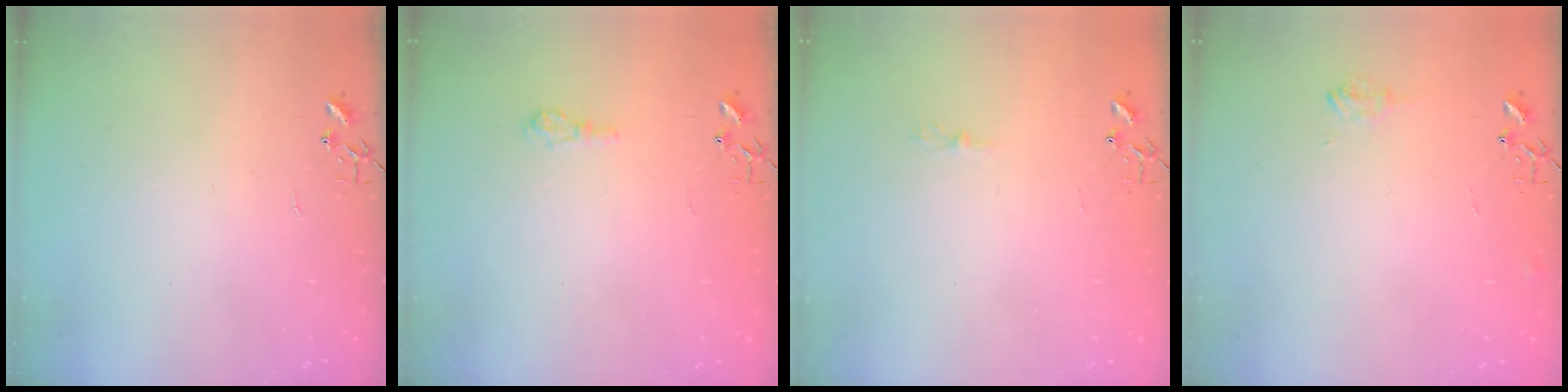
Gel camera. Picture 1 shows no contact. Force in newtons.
{"total": 6.5, "press": 6.5, "slide": 0.7}
{"total": 4.1, "press": 4.1, "slide": 0.5}
{"total": 7.2, "press": 7.1, "slide": 0.9}